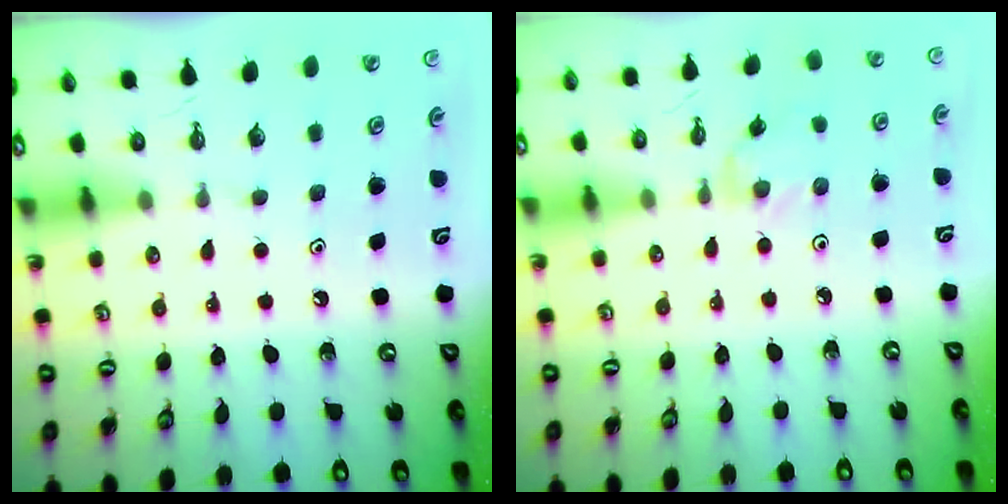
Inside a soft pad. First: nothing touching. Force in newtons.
{"total": 1.5, "press": 1.5, "slide": 0.3}